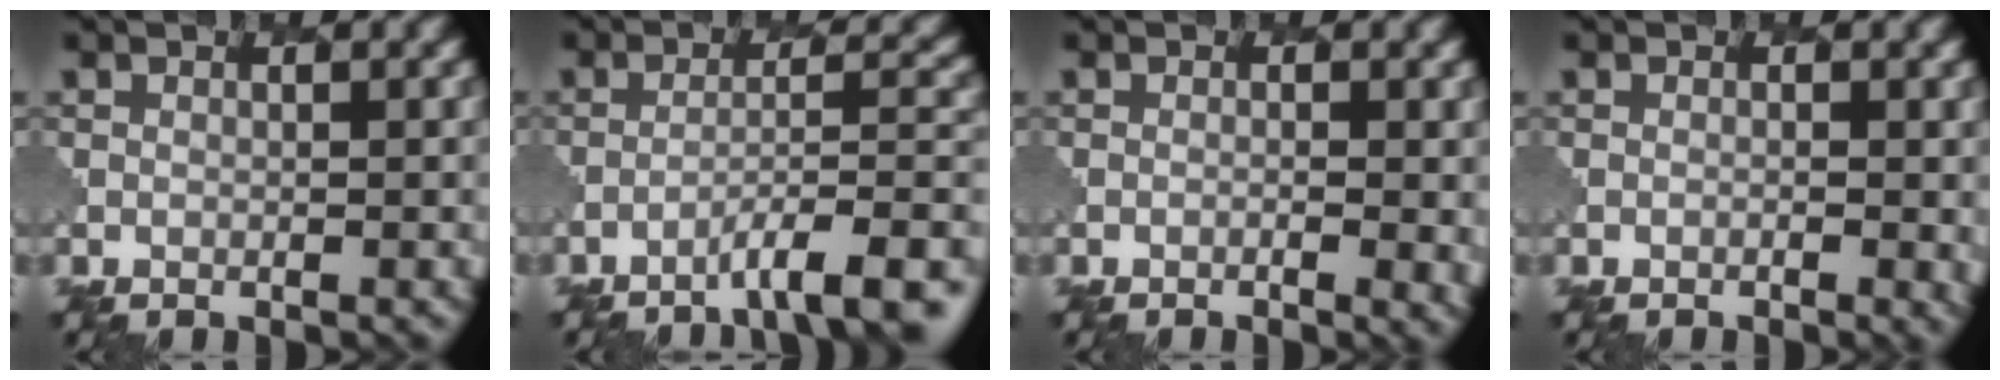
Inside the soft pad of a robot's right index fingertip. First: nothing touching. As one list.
[{"total": 6.8, "force": [-4.7, 1.1, 4.8], "torque": [-0.069, 0.009, -0.075]}, {"total": 1.8, "force": [-0.6, 0.4, 1.7], "torque": [-0.024, -0.001, -0.011]}, {"total": 1.2, "force": [-0.4, 0.3, 1.1], "torque": [-0.015, -0.002, -0.005]}]